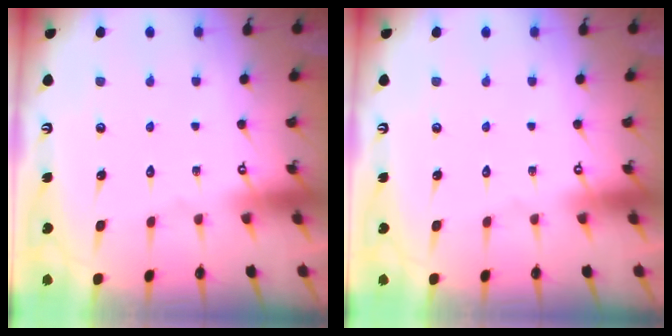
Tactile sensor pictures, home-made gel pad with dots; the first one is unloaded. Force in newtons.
{"total": 0.0}